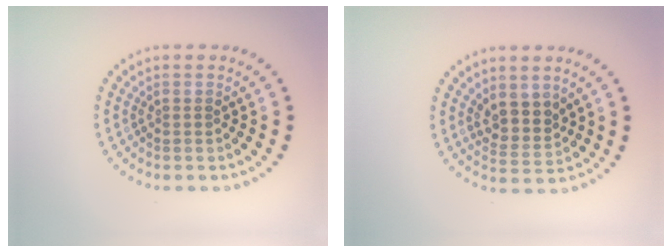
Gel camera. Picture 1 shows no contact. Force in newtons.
{"total": 2.7, "press": 2.3, "slide": 1.4}